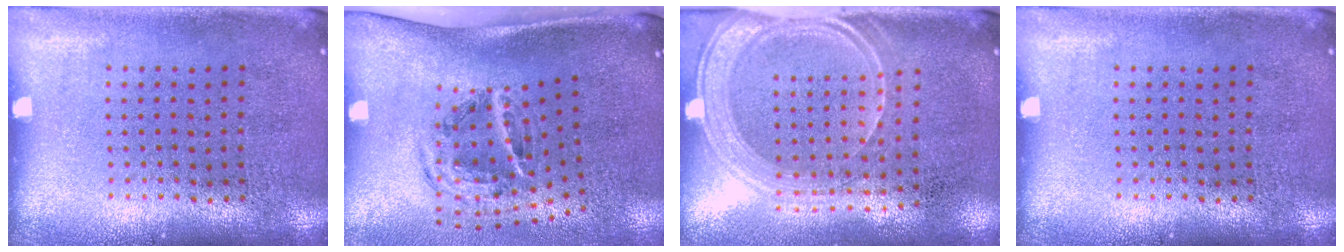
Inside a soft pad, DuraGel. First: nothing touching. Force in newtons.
{"total": 2.0, "press": 1.3, "slide": 1.5}
{"total": 1.9, "press": 1.6, "slide": 1.1}
{"total": 0.0}